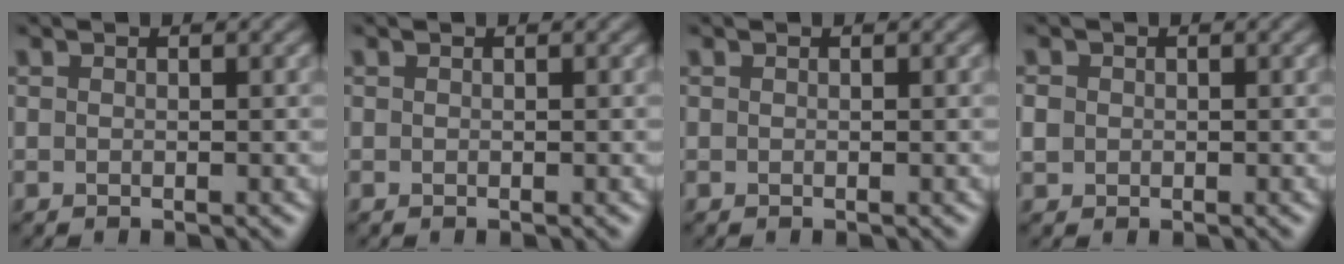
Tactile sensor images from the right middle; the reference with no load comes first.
{"total": 0.0}
{"total": 0.0}
{"total": 1.4, "force": [0.0, 1.3, 0.5], "torque": [-0.008, -0.001, -0.003]}